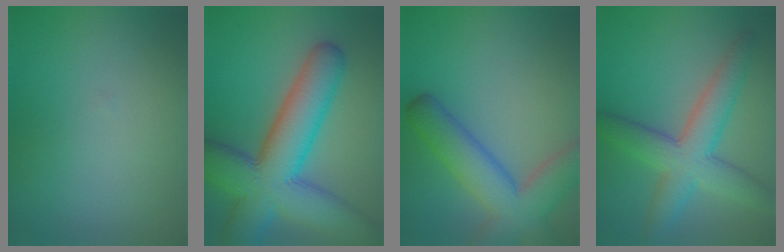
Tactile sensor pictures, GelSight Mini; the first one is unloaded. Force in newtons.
{"total": 11.9, "press": 11.9, "slide": 0.3}
{"total": 7.3, "press": 7.3, "slide": 0.4}
{"total": 6.2, "press": 6.2, "slide": 0.2}